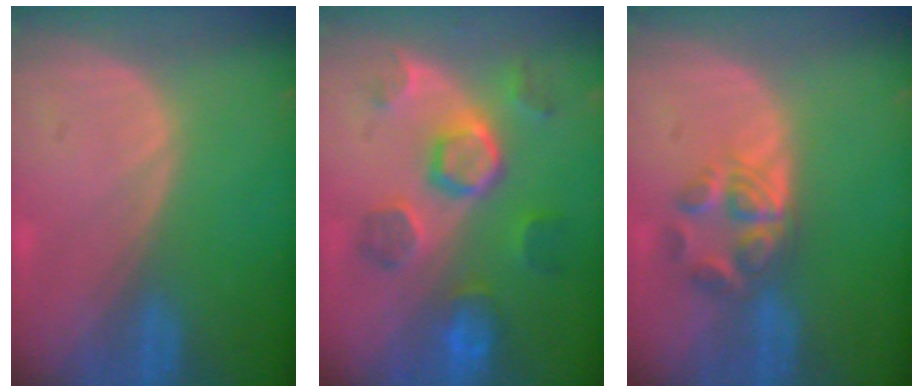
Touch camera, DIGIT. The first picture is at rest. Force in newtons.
{"total": 8.3, "press": 8.2, "slide": 1.2}
{"total": 5.7, "press": 4.8, "slide": 3.2}